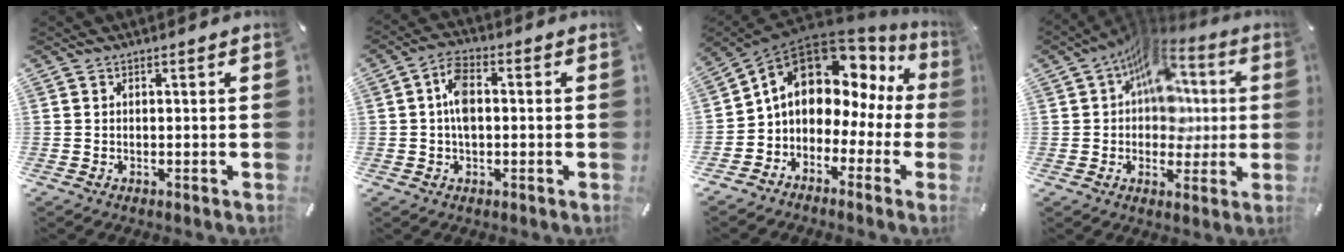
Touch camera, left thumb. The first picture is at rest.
{"total": 6.0, "force": [0.3, 3.4, 4.9], "torque": [-0.090, 0.006, 0.003]}
{"total": 11.5, "force": [5.7, 8.2, 5.8], "torque": [-0.104, -0.040, 0.099]}
{"total": 15.3, "force": [4.4, 11.0, 9.8], "torque": [-0.145, -0.036, 0.083]}